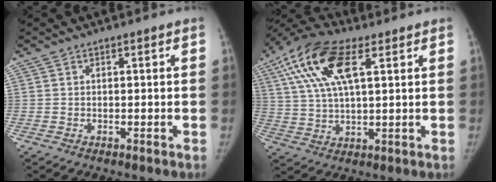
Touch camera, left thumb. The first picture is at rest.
{"total": 15.6, "force": [6.4, 6.6, 12.6], "torque": [-0.251, 0.009, 0.114]}